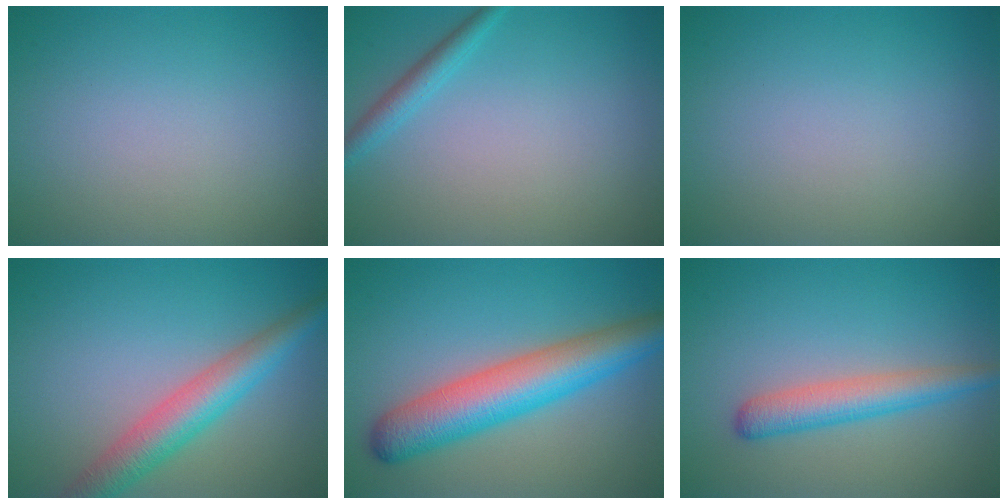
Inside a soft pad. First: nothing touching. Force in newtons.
{"total": 1.8, "press": 1.8, "slide": 0.0}
{"total": 0.0}
{"total": 5.2, "press": 5.2, "slide": 0.1}
{"total": 7.6, "press": 7.6, "slide": 0.2}
{"total": 3.6, "press": 3.6, "slide": 0.2}